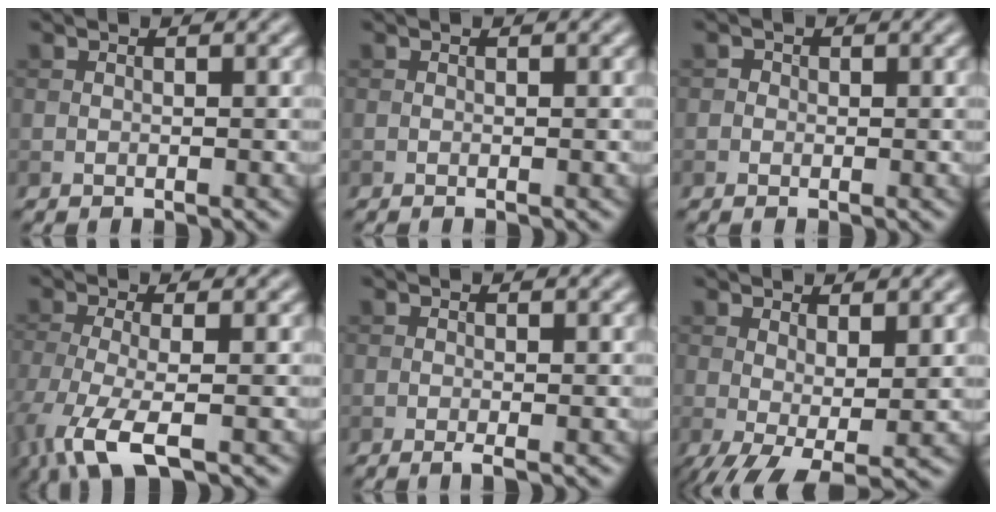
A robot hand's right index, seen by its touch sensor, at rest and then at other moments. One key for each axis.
{"total": 0.0}
{"total": 0.8, "fx": -0.1, "fy": 0.7, "fz": 0.2, "tx": -0.001, "ty": -0.003, "tz": -0.005}
{"total": 6.3, "fx": -3.3, "fy": 1.7, "fz": 5.1, "tx": -0.112, "ty": -0.013, "tz": -0.072}
{"total": 1.1, "fx": -0.4, "fy": 0.2, "fz": 1.0, "tx": -0.018, "ty": -0.007, "tz": -0.008}
{"total": 5.5, "fx": -0.6, "fy": 2.0, "fz": 5.1, "tx": -0.096, "ty": -0.010, "tz": -0.005}